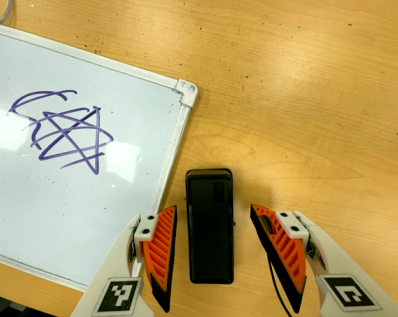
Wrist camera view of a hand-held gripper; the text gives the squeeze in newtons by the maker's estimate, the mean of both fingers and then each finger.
{"total": 0.0}